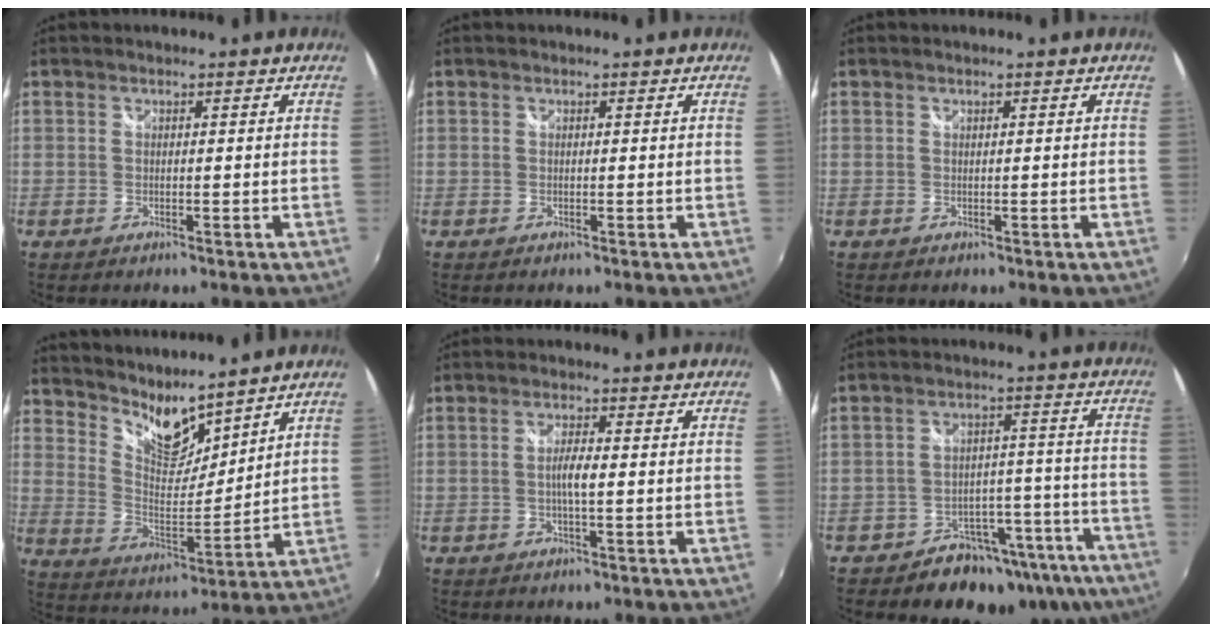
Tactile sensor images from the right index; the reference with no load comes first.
{"total": 0.0}
{"total": 0.0}
{"total": 10.1, "force": [8.9, 2.2, 4.2], "torque": [-0.070, -0.013, 0.167]}
{"total": 2.9, "force": [-0.4, 0.2, 2.9], "torque": [-0.053, 0.000, -0.009]}
{"total": 15.1, "force": [-11.5, 8.5, 4.9], "torque": [-0.070, 0.039, -0.141]}